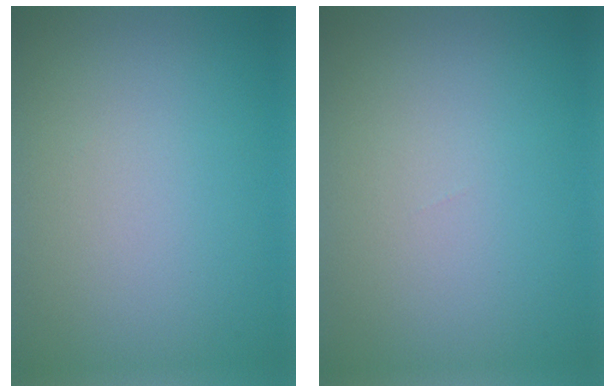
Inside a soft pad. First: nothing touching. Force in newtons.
{"total": 0.0}